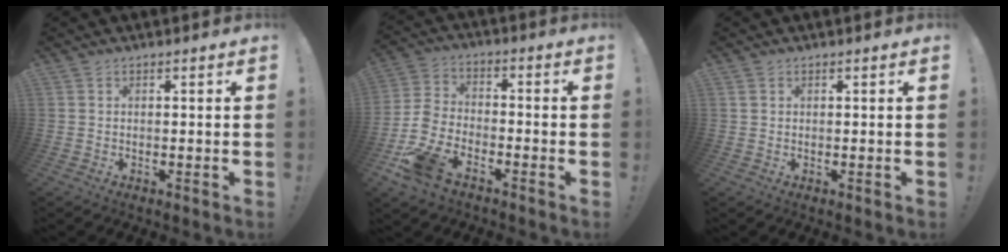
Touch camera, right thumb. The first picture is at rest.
{"total": 13.1, "force": [-8.7, 6.9, 6.9], "torque": [-0.154, 0.046, -0.157]}
{"total": 0.9, "force": [0.5, 0.6, 0.3], "torque": [-0.014, 0.006, 0.010]}